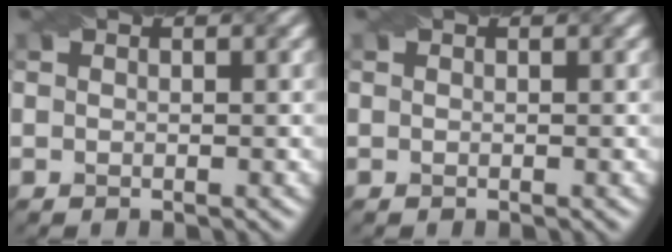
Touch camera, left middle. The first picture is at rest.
{"total": 0.0}